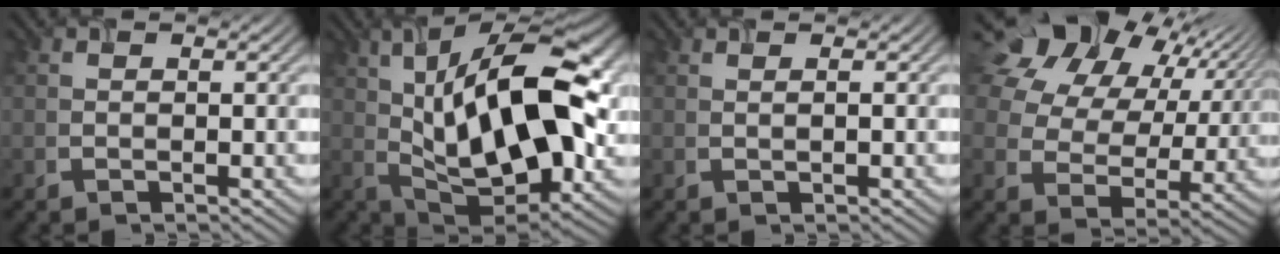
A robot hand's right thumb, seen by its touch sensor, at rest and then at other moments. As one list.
[{"total": 17.6, "force": [3.4, 8.4, 15.1], "torque": [-0.251, 0.022, 0.051]}, {"total": 0.6, "force": [0.3, 0.2, 0.5], "torque": [-0.001, -0.007, 0.001]}, {"total": 18.8, "force": [10.0, 13.1, 9.1], "torque": [-0.235, 0.064, 0.203]}]